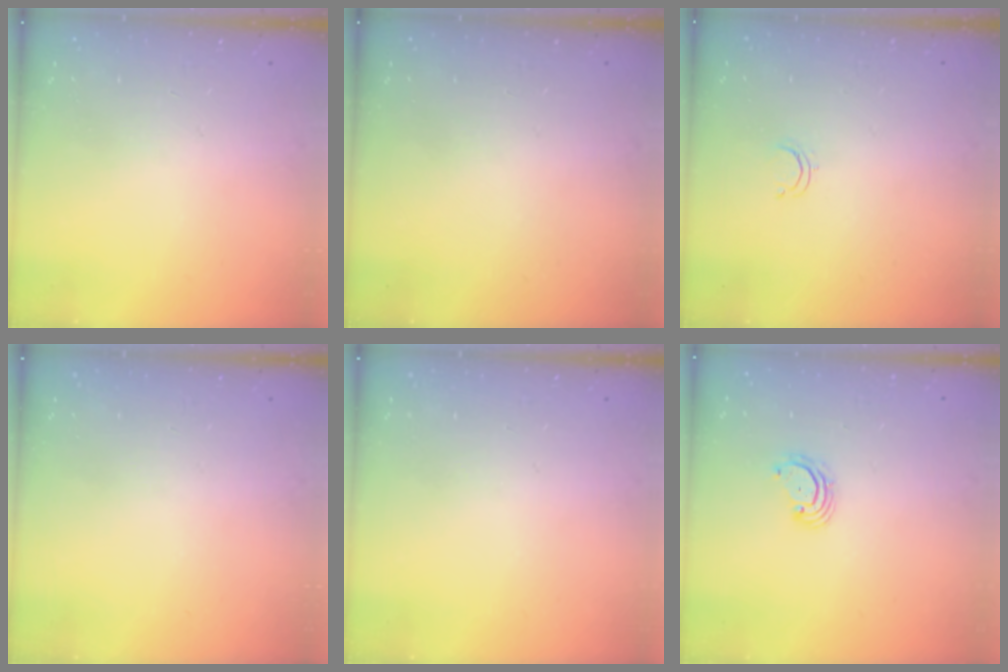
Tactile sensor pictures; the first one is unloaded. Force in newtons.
{"total": 0.0}
{"total": 2.4, "press": 2.4, "slide": 0.2}
{"total": 0.0}
{"total": 0.0}
{"total": 3.0, "press": 3.0, "slide": 0.2}